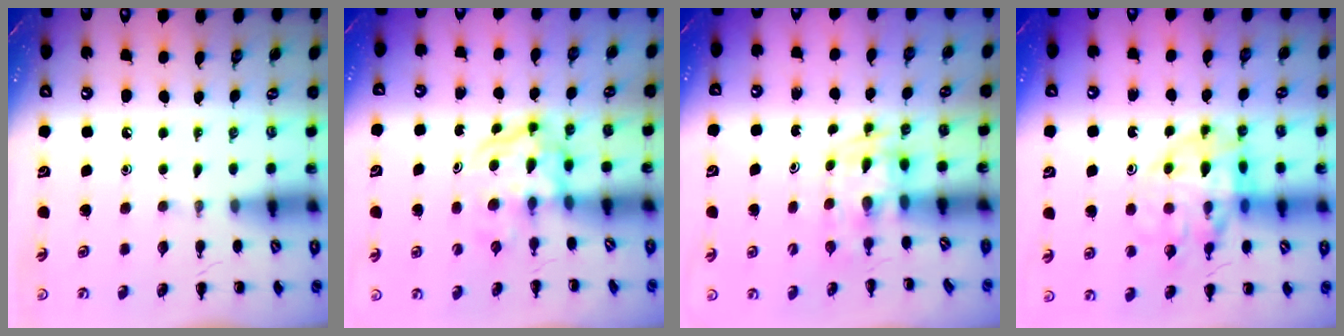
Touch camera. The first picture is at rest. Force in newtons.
{"total": 3.9, "press": 3.8, "slide": 0.4}
{"total": 2.8, "press": 2.5, "slide": 1.3}
{"total": 14.4, "press": 14.1, "slide": 2.6}